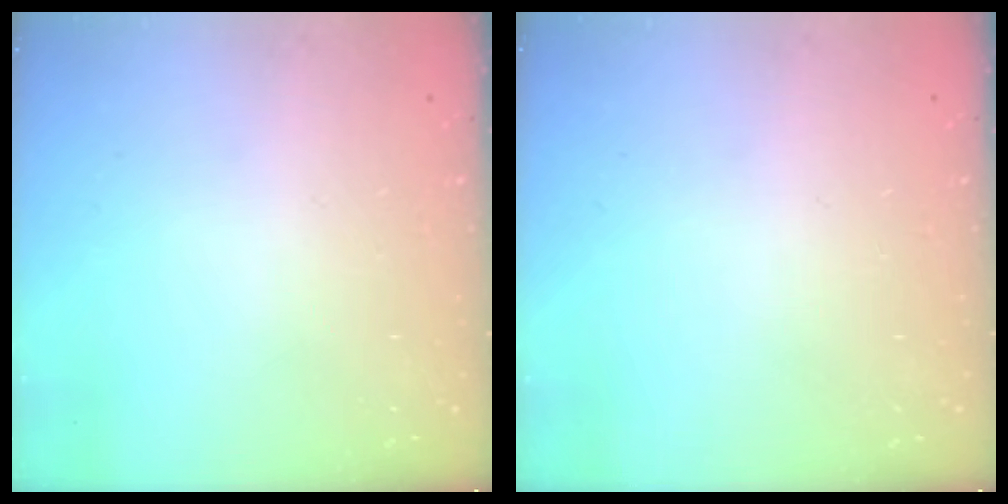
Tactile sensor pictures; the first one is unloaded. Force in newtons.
{"total": 0.0}